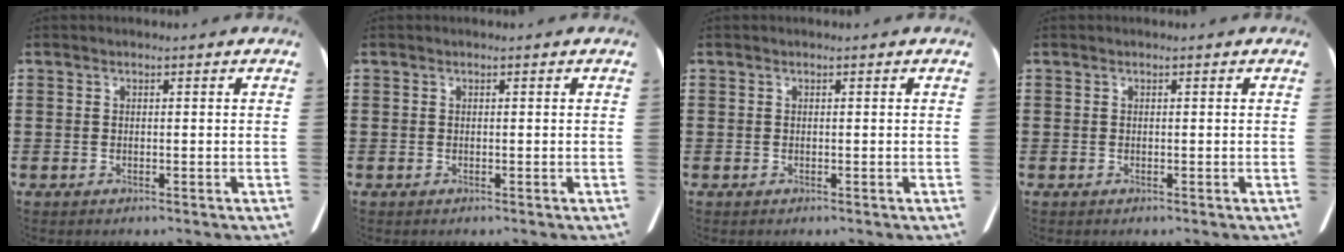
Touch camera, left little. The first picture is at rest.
{"total": 0.0}
{"total": 0.0}
{"total": 0.0}